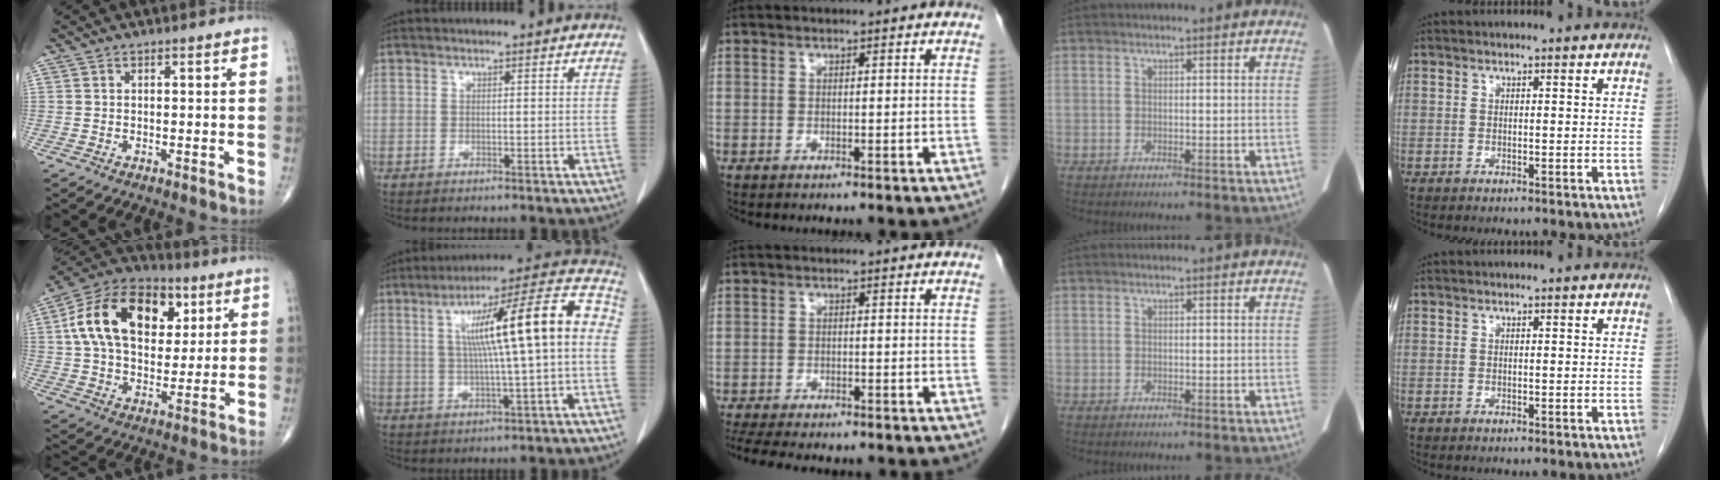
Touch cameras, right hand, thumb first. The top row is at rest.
{"thumb": {"total": 21.5, "force": [6.1, 13.9, 15.2], "torque": [-0.242, 0.003, 0.096]}, "index": {"total": 16.3, "force": [1.6, 1.2, 16.2], "torque": [-0.244, 0.035, 0.024]}, "middle": {"total": 11.9, "force": [-10.1, 3.0, 5.6], "torque": [-0.094, -0.008, -0.138]}}